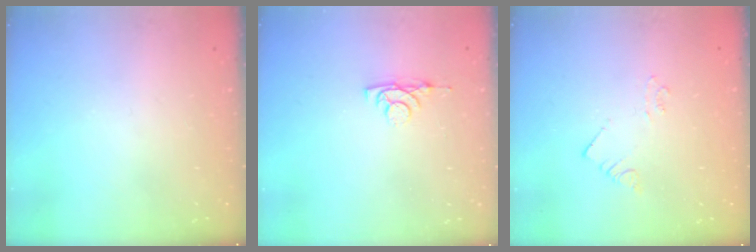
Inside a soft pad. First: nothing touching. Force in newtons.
{"total": 4.2, "press": 4.1, "slide": 0.8}
{"total": 2.3, "press": 2.3, "slide": 0.1}